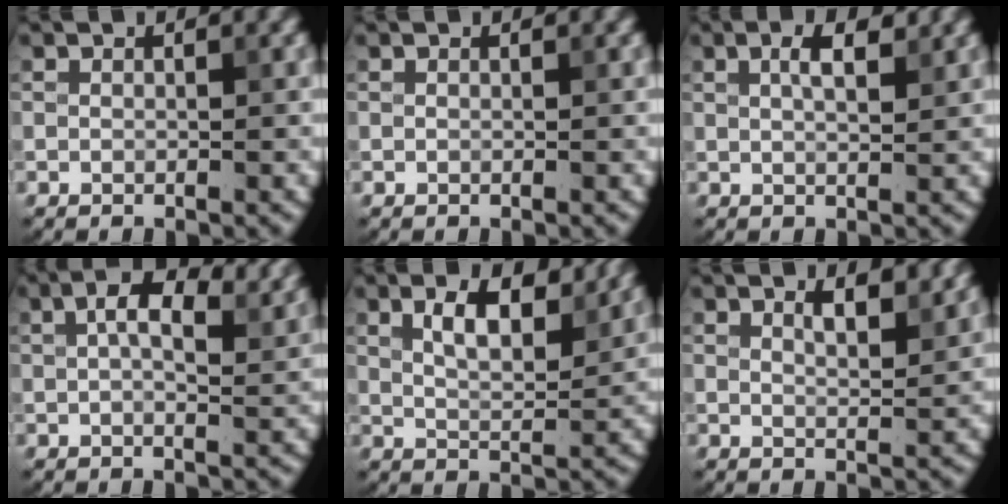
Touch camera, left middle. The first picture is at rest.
{"total": 0.0}
{"total": 2.7, "force": [1.3, 0.8, 2.2], "torque": [-0.037, 0.006, 0.022]}
{"total": 5.7, "force": [2.2, 2.7, 4.5], "torque": [-0.077, 0.007, 0.026]}
{"total": 4.8, "force": [2.5, 1.7, 3.6], "torque": [-0.067, 0.000, 0.044]}
{"total": 3.0, "force": [2.1, 0.9, 2.0], "torque": [-0.021, 0.003, 0.026]}